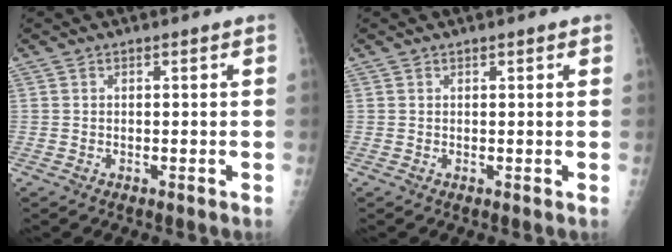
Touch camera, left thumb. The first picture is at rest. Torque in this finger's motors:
{"motor_torque": [-0.03, 0.10, -0.05, 0.17, -0.02]}